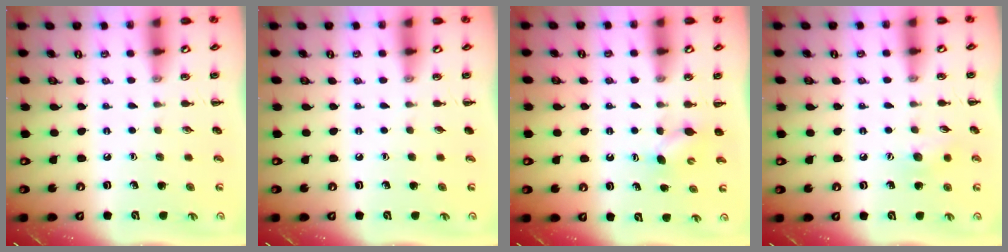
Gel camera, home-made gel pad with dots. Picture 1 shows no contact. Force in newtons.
{"total": 0.0}
{"total": 3.5, "press": 3.4, "slide": 1.0}
{"total": 6.0, "press": 5.8, "slide": 1.2}